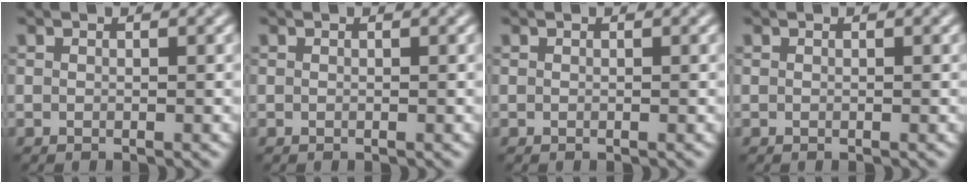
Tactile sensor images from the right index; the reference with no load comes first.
{"total": 0.0}
{"total": 0.0}
{"total": 0.0}